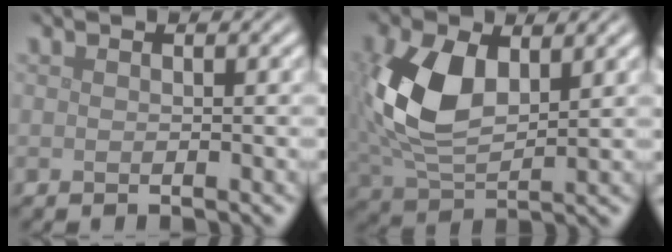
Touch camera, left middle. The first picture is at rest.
{"total": 8.7, "force": [1.7, 5.2, 6.7], "torque": [-0.166, -0.002, 0.034]}